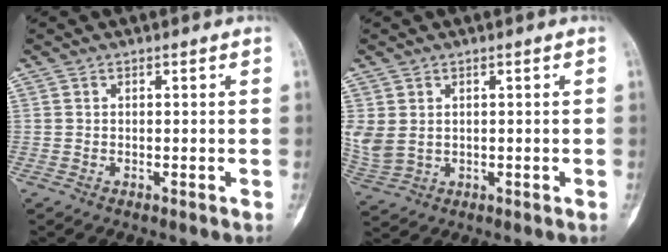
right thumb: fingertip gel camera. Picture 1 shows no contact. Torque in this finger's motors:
{"motor_torque": [-0.30, 1.15, 1.62, 0.38, 0.24]}